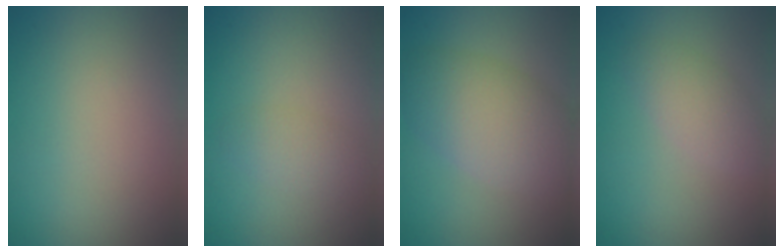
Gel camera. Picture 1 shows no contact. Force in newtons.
{"total": 1.9, "press": 1.9, "slide": 0.1}
{"total": 6.1, "press": 6.1, "slide": 0.1}
{"total": 2.4, "press": 2.4, "slide": 0.1}